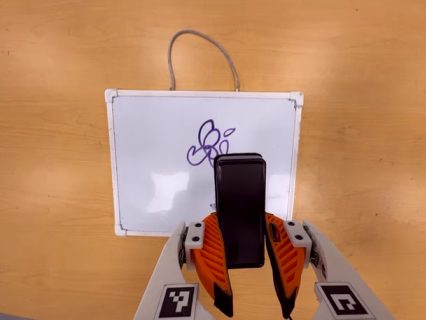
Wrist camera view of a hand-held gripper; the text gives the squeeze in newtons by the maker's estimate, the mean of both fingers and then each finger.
{"total": 9.6, "left": 6.9, "right": 12.3}